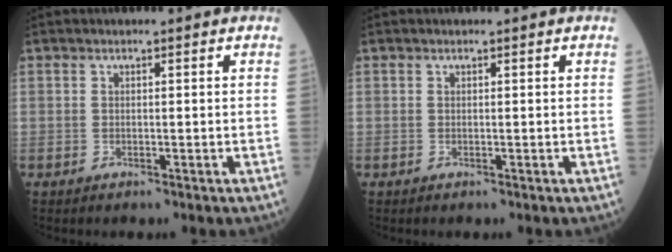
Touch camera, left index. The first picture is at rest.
{"total": 0.0}